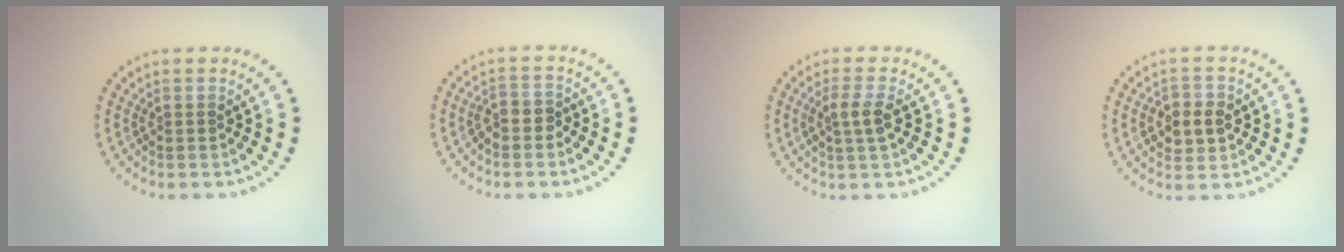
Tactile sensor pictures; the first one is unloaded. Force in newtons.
{"total": 1.9, "press": 1.6, "slide": 0.9}
{"total": 2.1, "press": 1.9, "slide": 0.8}
{"total": 2.8, "press": 2.8, "slide": 0.4}